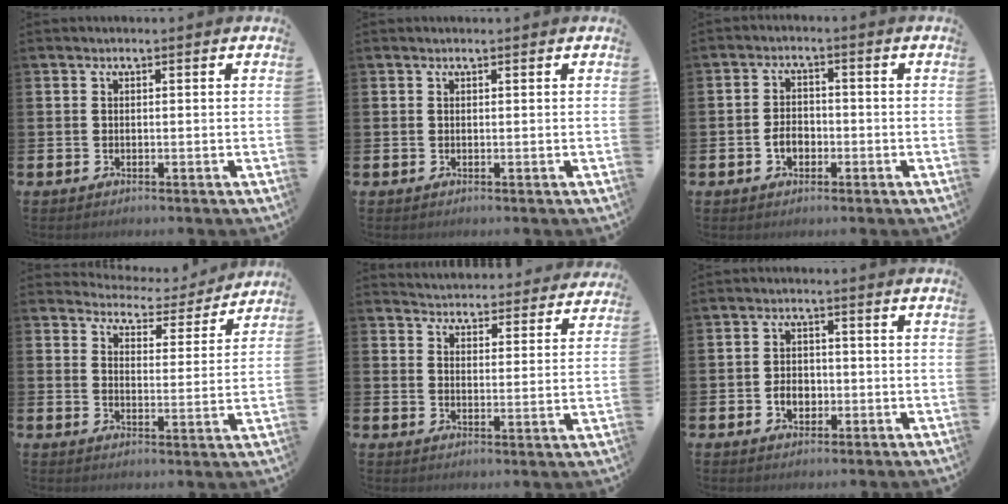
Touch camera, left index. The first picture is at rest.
{"total": 0.0}
{"total": 2.8, "force": [-1.0, 2.0, 1.7], "torque": [-0.023, -0.001, -0.023]}
{"total": 4.6, "force": [4.4, 1.0, 0.1], "torque": [-0.012, -0.042, 0.071]}
{"total": 4.8, "force": [4.7, 0.8, -0.3], "torque": [-0.012, -0.039, 0.083]}
{"total": 3.0, "force": [-0.9, 2.3, 1.8], "torque": [-0.018, -0.005, -0.022]}